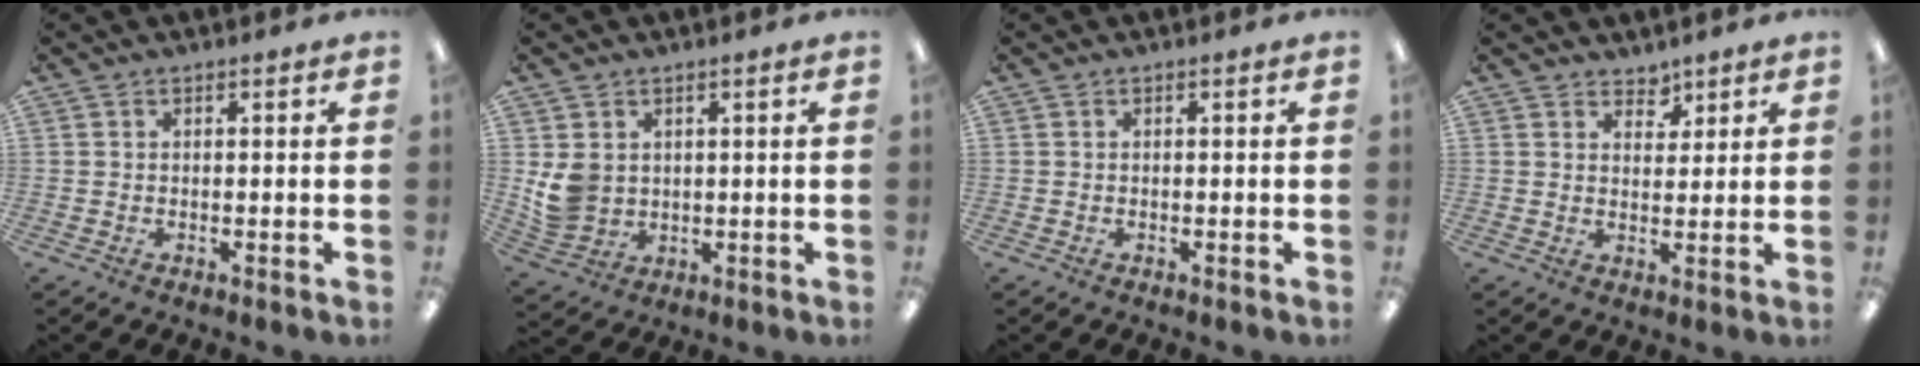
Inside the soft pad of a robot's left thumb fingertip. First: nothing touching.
{"total": 6.4, "force": [1.7, 5.6, 2.6], "torque": [-0.056, 0.004, 0.040]}
{"total": 0.0}
{"total": 4.0, "force": [3.3, 2.2, 0.4], "torque": [0.006, -0.021, 0.058]}